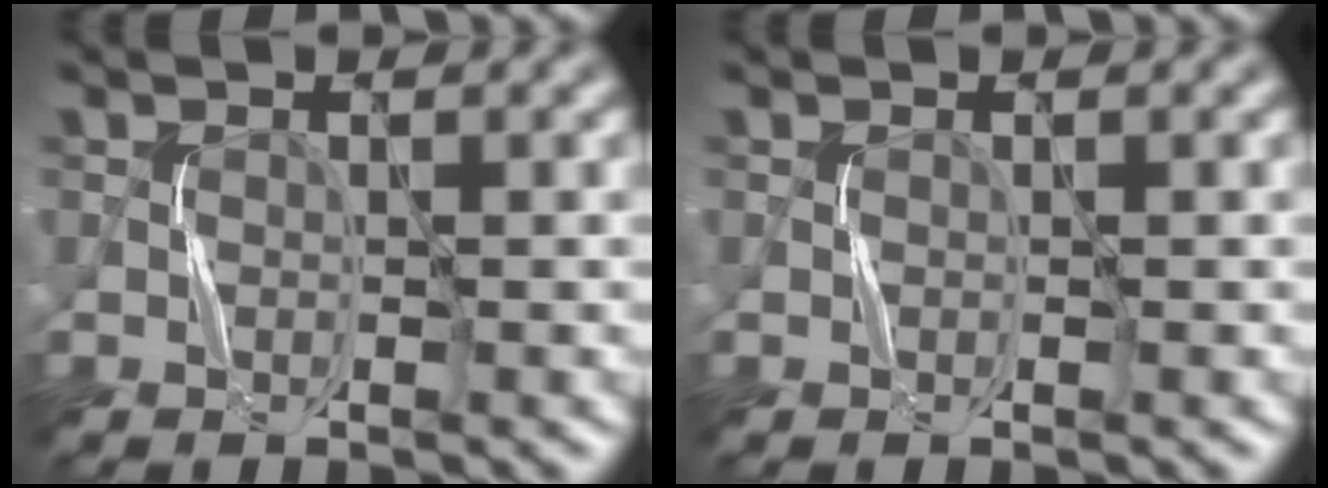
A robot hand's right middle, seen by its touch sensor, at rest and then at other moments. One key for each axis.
{"total": 0.0}